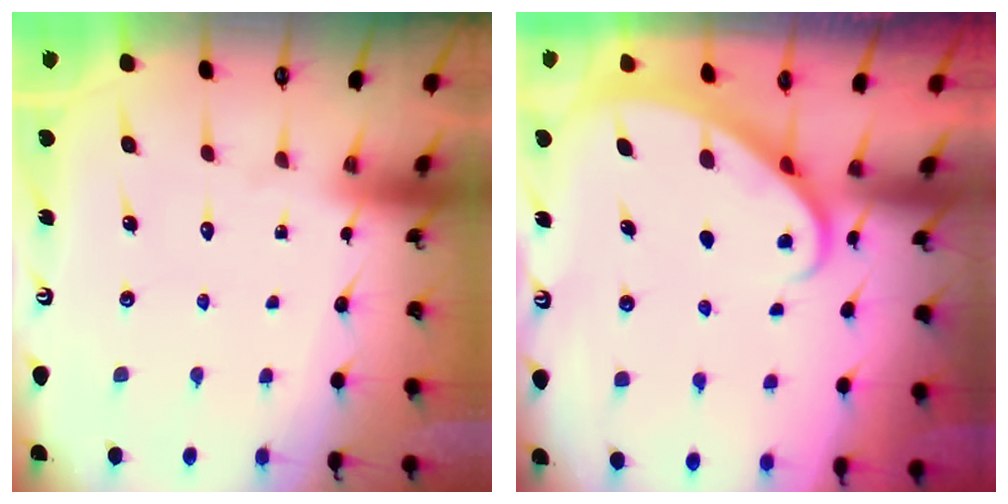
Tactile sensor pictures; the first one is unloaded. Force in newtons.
{"total": 1.9, "press": 1.9, "slide": 0.2}